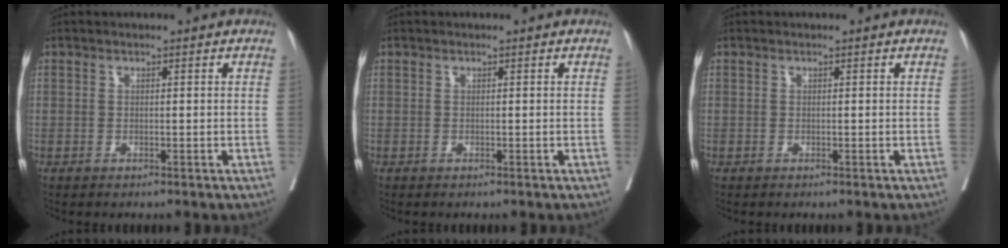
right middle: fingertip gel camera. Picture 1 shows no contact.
{"total": 0.0}
{"total": 0.0}